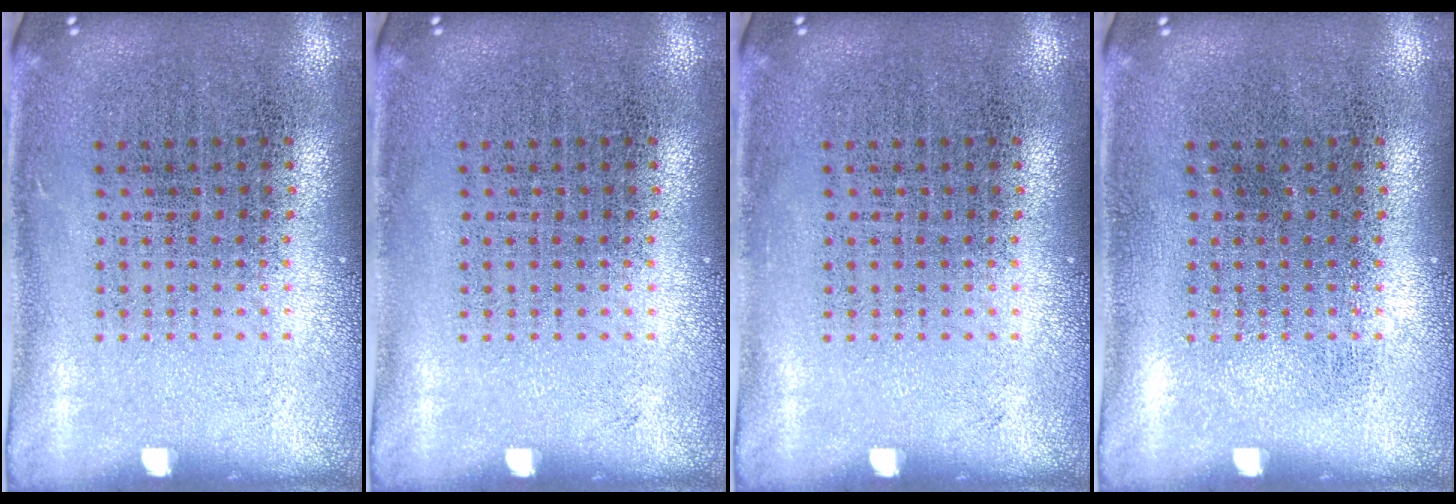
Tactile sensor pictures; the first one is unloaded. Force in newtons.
{"total": 0.0}
{"total": 0.0}
{"total": 0.0}